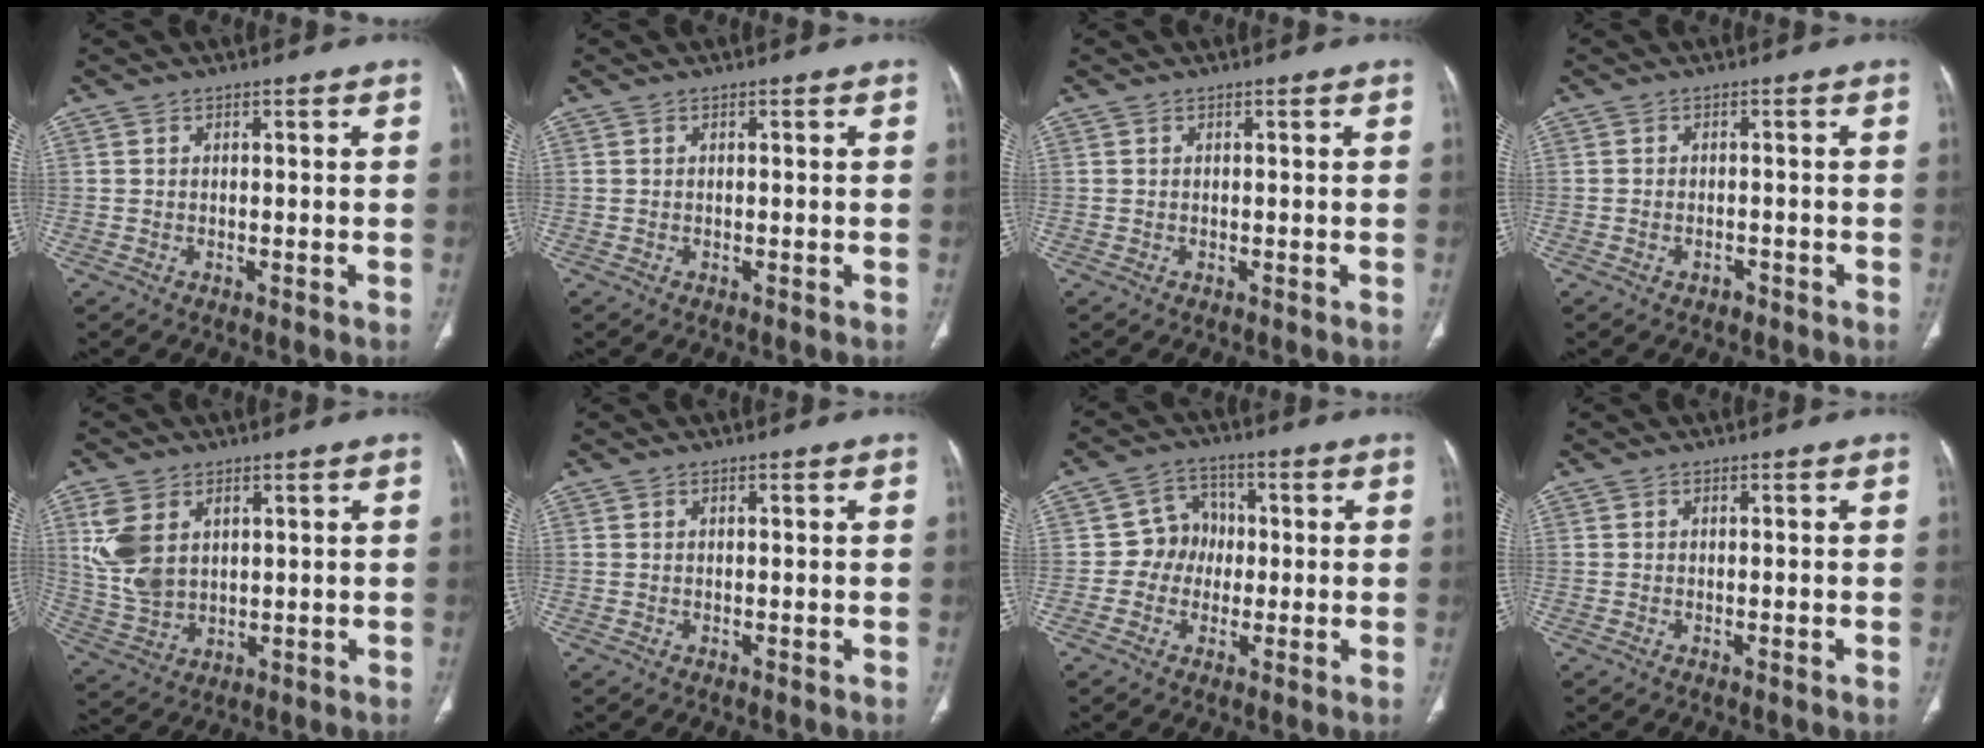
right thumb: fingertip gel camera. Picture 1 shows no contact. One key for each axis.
{"total": 0.0}
{"total": 0.0}
{"total": 1.5, "fx": -0.9, "fy": 1.0, "fz": 0.7, "tx": -0.016, "ty": 0.013, "tz": -0.009}
{"total": 10.0, "fx": 3.2, "fy": 6.5, "fz": 6.8, "tx": -0.143, "ty": -0.008, "tz": 0.078}
{"total": 0.0}
{"total": 6.6, "fx": -0.5, "fy": 6.1, "fz": 2.5, "tx": 0.000, "ty": 0.017, "tz": -0.020}
{"total": 0.7, "fx": -0.2, "fy": 0.1, "fz": 0.7, "tx": -0.012, "ty": -0.001, "tz": -0.001}